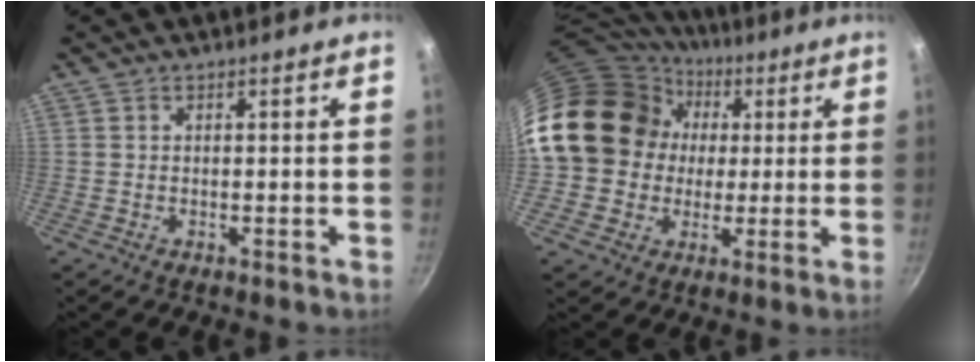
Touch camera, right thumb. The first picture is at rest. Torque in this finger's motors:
{"motor_torque": [2.50, 2.50, 0.33, -0.03, 0.41]}